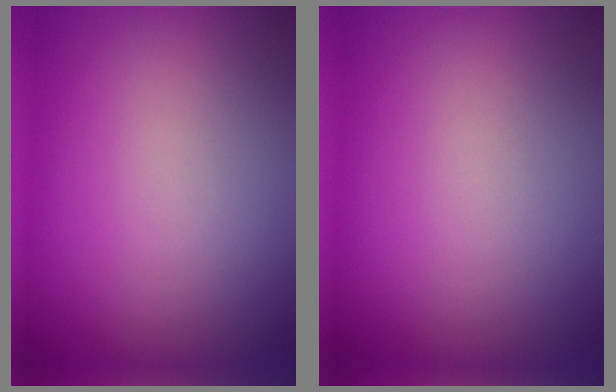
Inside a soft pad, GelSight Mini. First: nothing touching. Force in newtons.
{"total": 0.0}